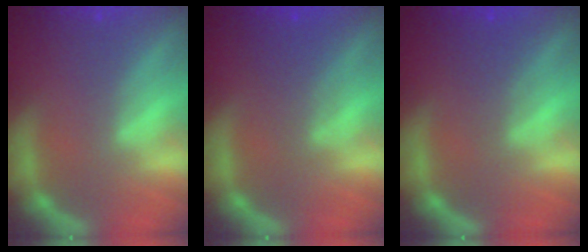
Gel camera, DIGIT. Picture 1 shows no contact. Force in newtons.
{"total": 3.0}
{"total": 2.5}